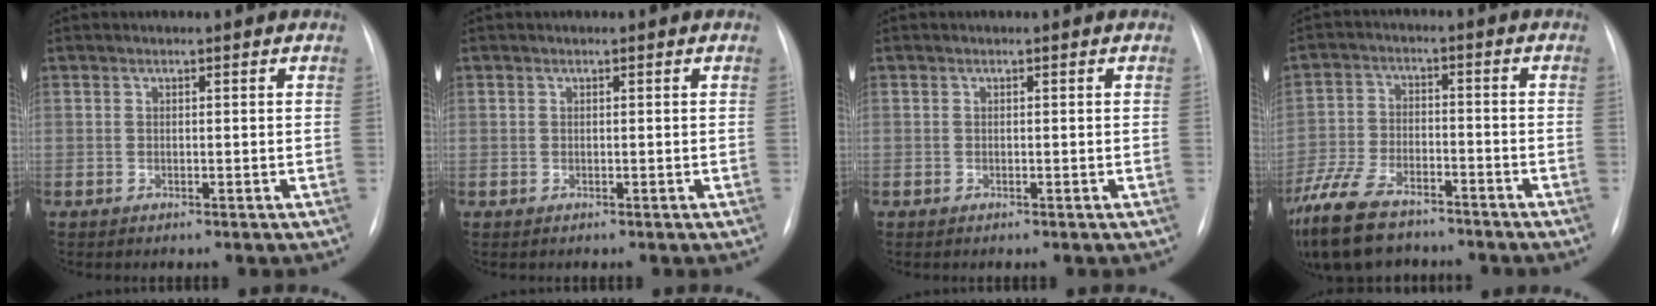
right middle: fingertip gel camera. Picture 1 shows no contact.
{"total": 0.0}
{"total": 0.0}
{"total": 14.5, "force": [-11.0, 5.7, 7.6], "torque": [-0.175, -0.022, -0.190]}